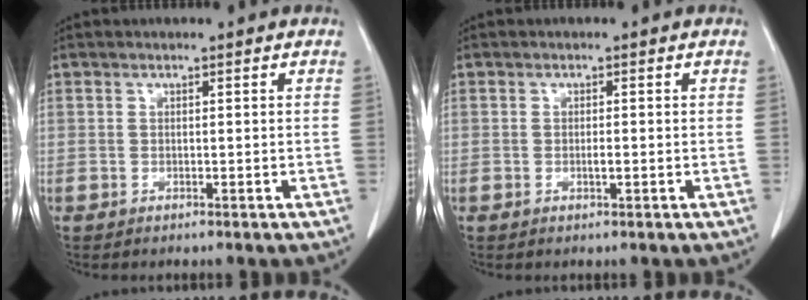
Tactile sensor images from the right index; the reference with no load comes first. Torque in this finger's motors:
{"motor_torque": [0.15, -0.12, 0.07, 0.03]}